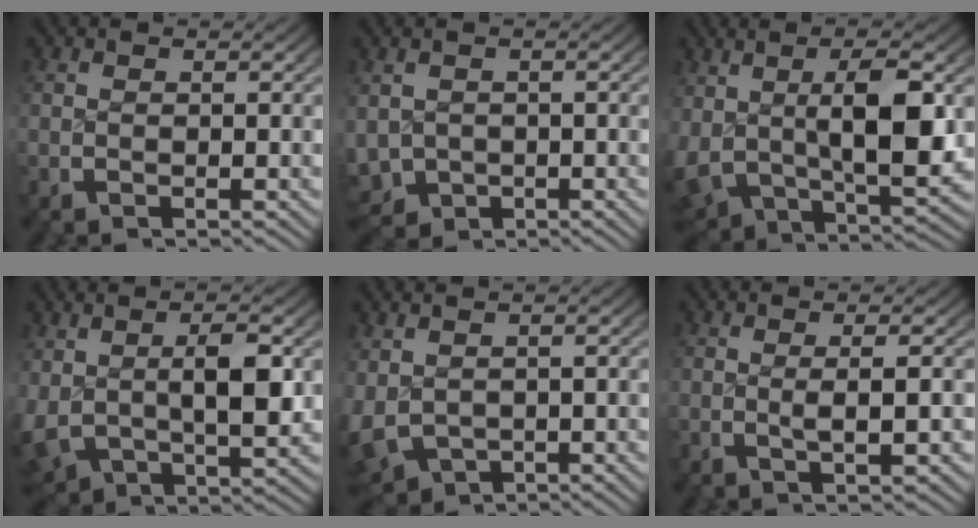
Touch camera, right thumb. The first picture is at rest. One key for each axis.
{"total": 6.4, "fx": -1.9, "fy": 5.4, "fz": 2.9, "tx": -0.080, "ty": -0.043, "tz": -0.012}
{"total": 9.5, "fx": 0.5, "fy": 5.6, "fz": 7.7, "tx": -0.153, "ty": -0.021, "tz": 0.028}
{"total": 7.0, "fx": 0.1, "fy": 4.6, "fz": 5.3, "tx": -0.114, "ty": -0.018, "tz": 0.020}
{"total": 6.8, "fx": -1.9, "fy": 5.5, "fz": 3.4, "tx": -0.092, "ty": -0.036, "tz": -0.012}
{"total": 1.9, "fx": 0.2, "fy": 0.2, "fz": 1.9, "tx": -0.037, "ty": 0.002, "tz": 0.004}